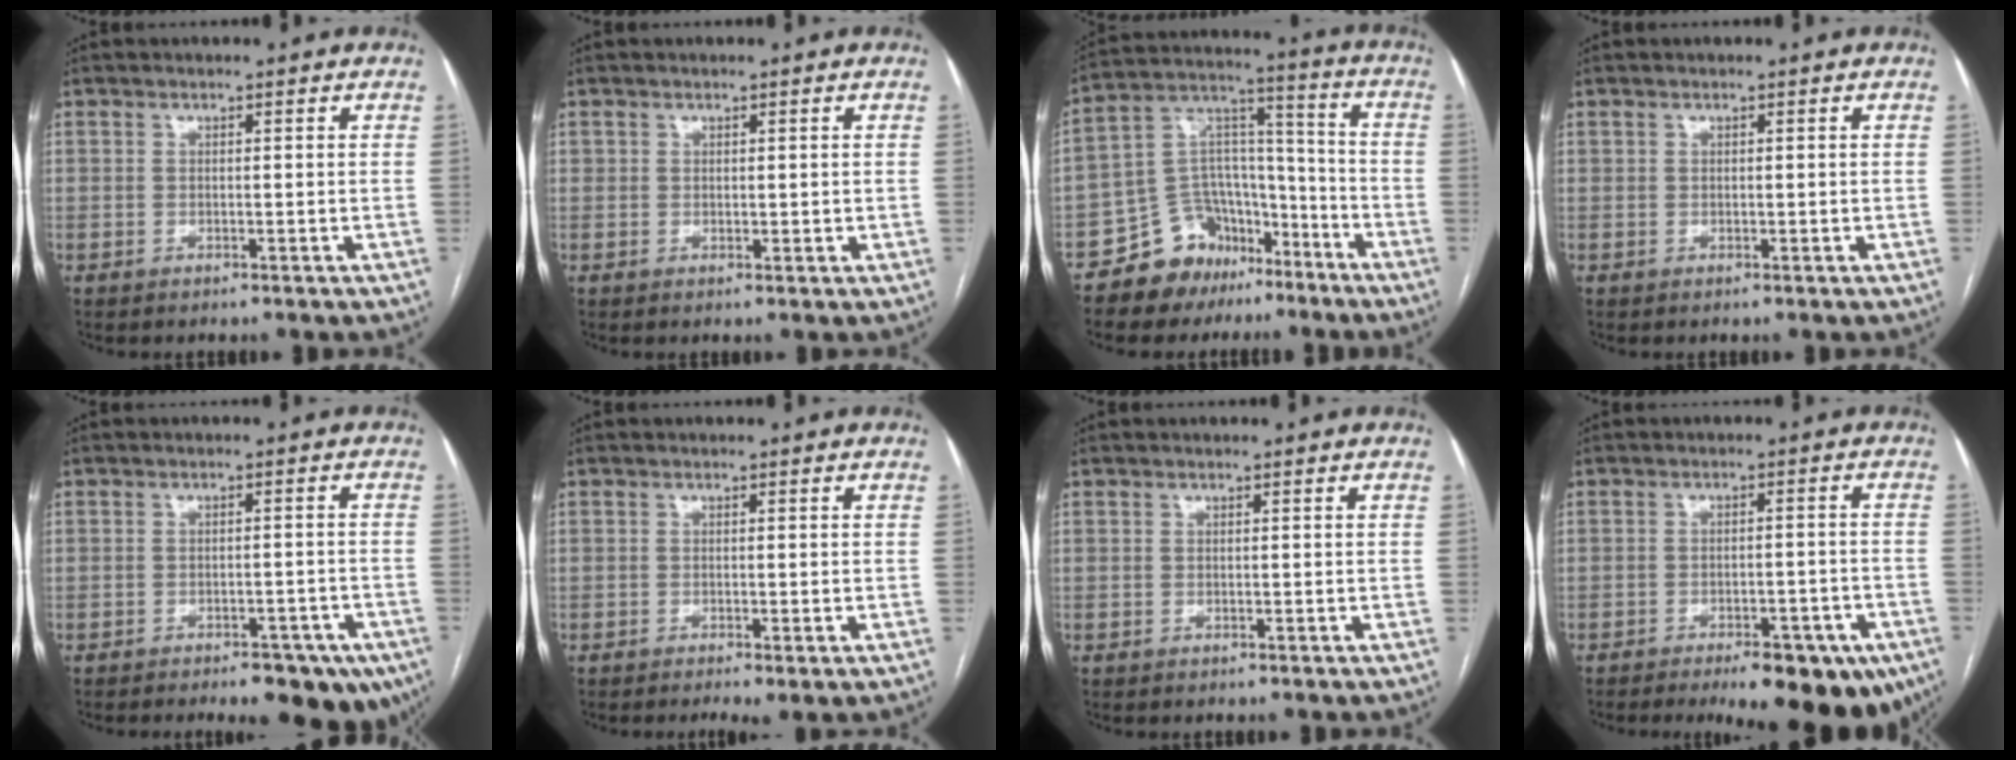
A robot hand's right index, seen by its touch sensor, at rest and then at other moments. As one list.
[{"total": 1.2, "force": [0.5, 1.0, 0.5], "torque": [0.000, -0.005, 0.008]}, {"total": 13.7, "force": [-9.1, 9.3, 4.1], "torque": [-0.068, 0.082, -0.146]}, {"total": 0.5, "force": [0.4, 0.3, 0.2], "torque": [0.004, -0.002, 0.005]}, {"total": 10.0, "force": [-6.9, 4.0, 6.2], "torque": [-0.054, 0.009, -0.090]}, {"total": 2.5, "force": [-1.0, 0.6, 2.2], "torque": [-0.038, -0.008, -0.010]}, {"total": 0.0}, {"total": 13.5, "force": [-8.8, 5.2, 8.8], "torque": [-0.070, 0.008, -0.113]}]